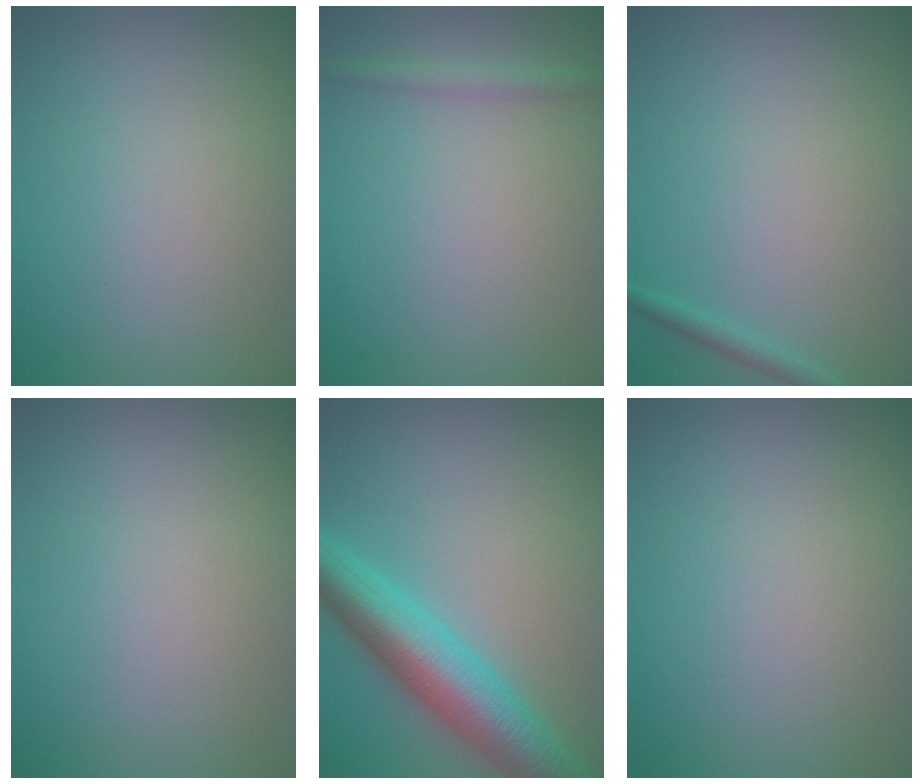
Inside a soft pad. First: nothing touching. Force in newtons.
{"total": 1.5, "press": 1.5, "slide": 0.0}
{"total": 1.0, "press": 1.0, "slide": 0.0}
{"total": 0.0}
{"total": 7.5, "press": 7.5, "slide": 0.3}
{"total": 0.0}